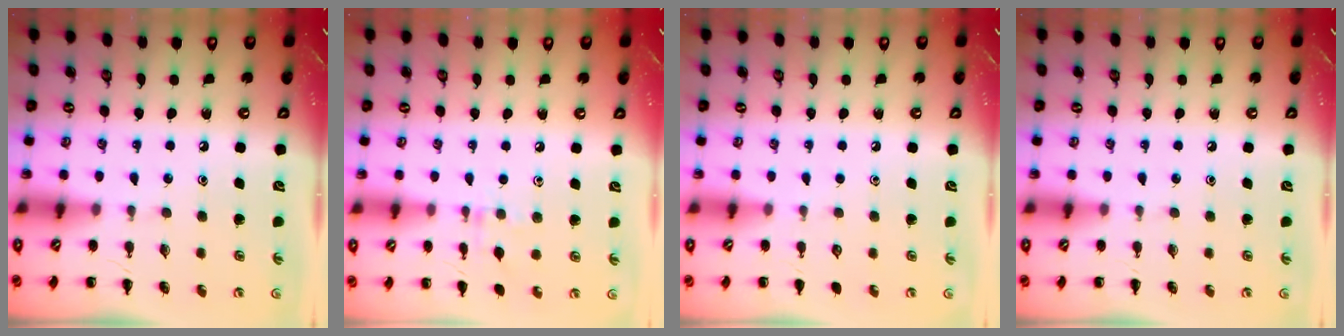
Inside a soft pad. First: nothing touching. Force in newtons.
{"total": 6.7, "press": 6.3, "slide": 2.3}
{"total": 0.0}
{"total": 0.0}